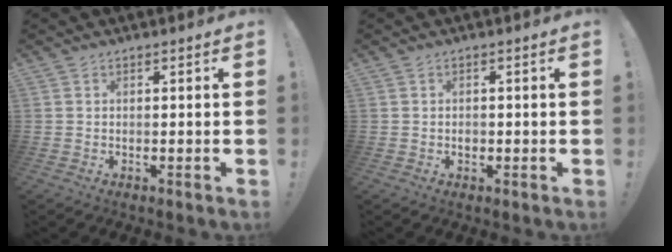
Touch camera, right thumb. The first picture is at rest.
{"total": 1.4, "force": [-0.7, 1.1, 0.4], "torque": [-0.006, 0.002, -0.013]}